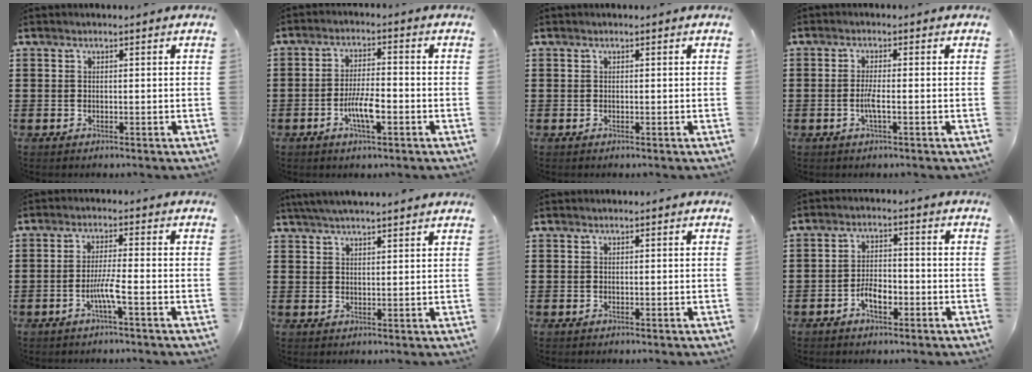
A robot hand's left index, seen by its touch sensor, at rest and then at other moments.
{"total": 5.8, "force": [-2.0, 1.6, 5.2], "torque": [-0.107, 0.000, -0.041]}
{"total": 0.0}
{"total": 2.8, "force": [-0.7, 0.3, 2.7], "torque": [-0.064, -0.006, -0.018]}
{"total": 4.3, "force": [-1.8, 0.1, 3.9], "torque": [-0.074, -0.005, -0.036]}
{"total": 3.5, "force": [3.2, -0.1, 1.3], "torque": [-0.033, -0.001, 0.060]}
{"total": 0.0}
{"total": 4.0, "force": [-1.9, 1.9, 3.0], "torque": [-0.052, 0.007, -0.035]}